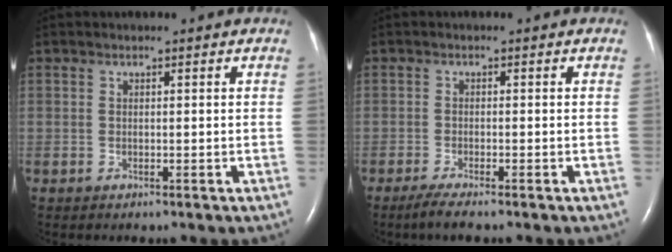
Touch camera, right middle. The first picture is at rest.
{"total": 2.8, "force": [-2.1, 0.0, 1.8], "torque": [-0.041, -0.009, -0.041]}